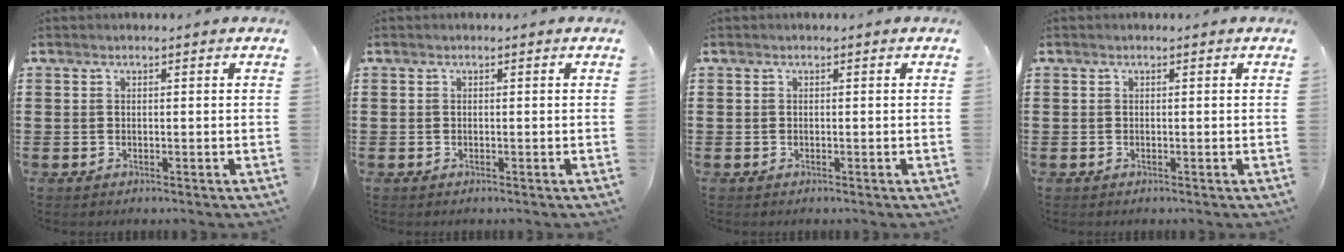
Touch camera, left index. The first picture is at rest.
{"total": 0.0}
{"total": 0.0}
{"total": 0.0}